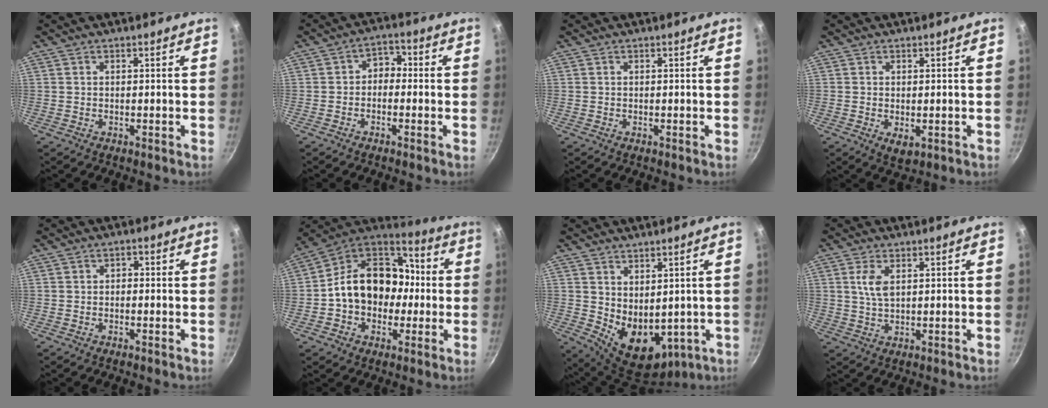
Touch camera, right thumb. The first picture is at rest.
{"total": 4.1, "force": [-0.7, 3.2, 2.4], "torque": [-0.013, 0.022, -0.025]}
{"total": 0.0}
{"total": 2.8, "force": [-0.4, 1.7, 2.2], "torque": [-0.034, -0.011, -0.002]}
{"total": 1.3, "force": [-0.4, 1.0, 0.7], "torque": [-0.012, 0.007, -0.008]}
{"total": 18.8, "force": [-1.2, 14.9, 11.4], "torque": [-0.151, 0.053, -0.030]}
{"total": 11.2, "force": [1.1, 7.7, 8.1], "torque": [-0.102, -0.034, 0.050]}
{"total": 4.3, "force": [1.3, 2.2, 3.4], "torque": [-0.068, -0.005, 0.027]}